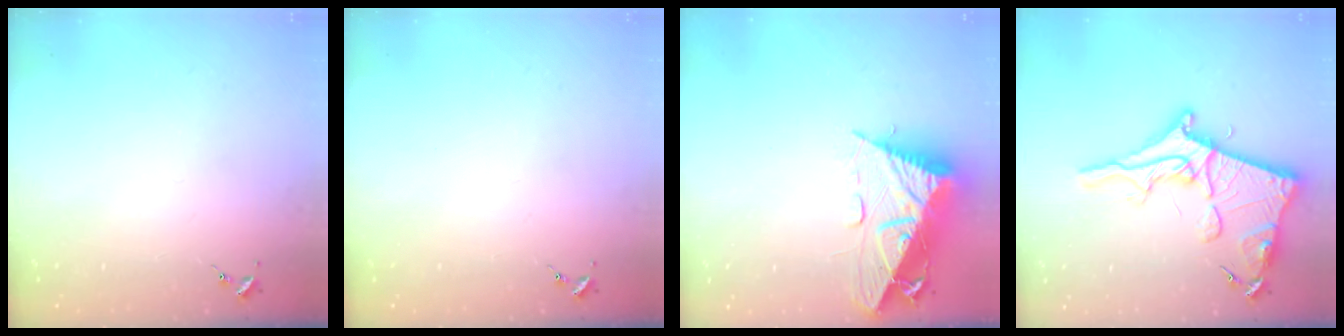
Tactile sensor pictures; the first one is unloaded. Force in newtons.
{"total": 0.0}
{"total": 16.6, "press": 16.5, "slide": 1.5}
{"total": 19.1, "press": 19.1, "slide": 1.4}